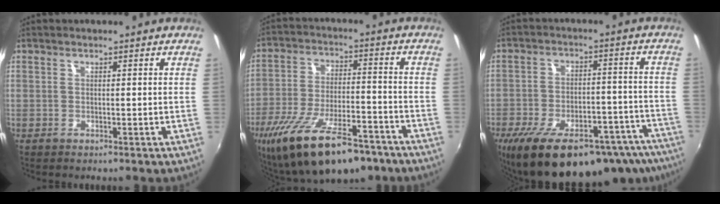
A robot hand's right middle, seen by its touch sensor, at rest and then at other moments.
{"total": 22.3, "force": [-15.2, 8.0, 14.2], "torque": [-0.273, -0.040, -0.235]}
{"total": 27.2, "force": [-19.2, 10.6, 16.0], "torque": [-0.277, -0.024, -0.256]}